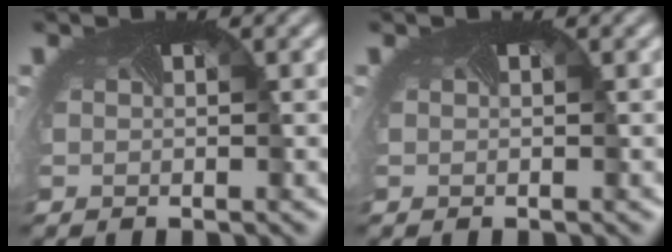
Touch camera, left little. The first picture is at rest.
{"total": 0.0}